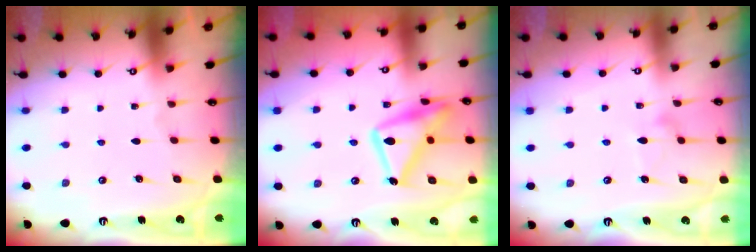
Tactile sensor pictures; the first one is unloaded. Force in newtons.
{"total": 19.3, "press": 19.2, "slide": 1.5}
{"total": 8.5, "press": 8.5, "slide": 0.3}